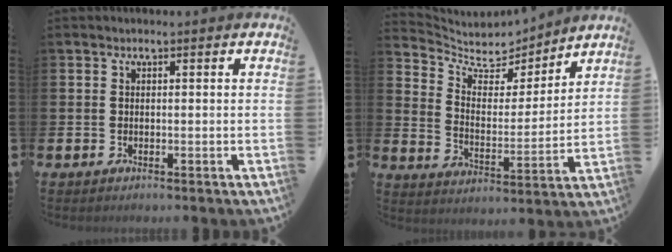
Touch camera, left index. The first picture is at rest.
{"total": 6.3, "force": [5.7, 2.5, 0.9], "torque": [-0.060, -0.049, 0.098]}